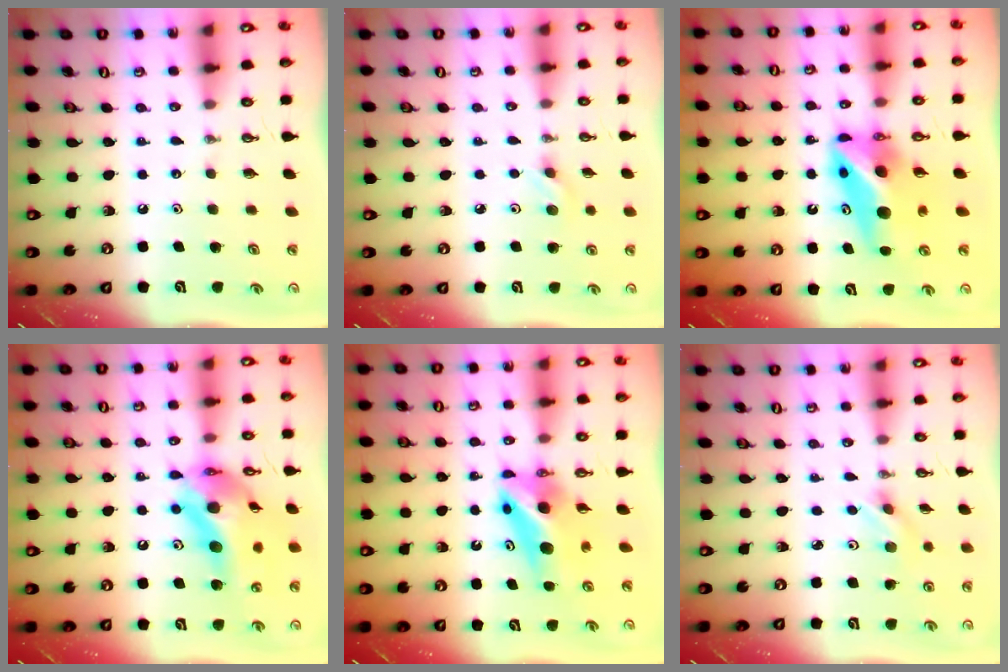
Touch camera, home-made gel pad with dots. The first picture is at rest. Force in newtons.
{"total": 5.6, "press": 5.3, "slide": 1.9}
{"total": 12.1, "press": 11.6, "slide": 3.3}
{"total": 18.0, "press": 17.9, "slide": 2.0}
{"total": 8.4, "press": 8.4, "slide": 0.6}
{"total": 2.9, "press": 2.8, "slide": 0.7}